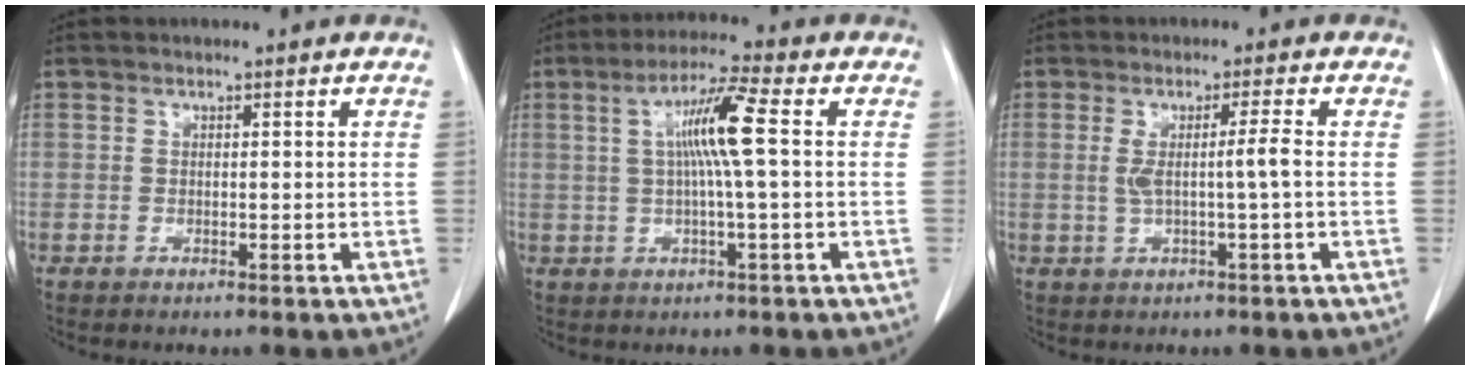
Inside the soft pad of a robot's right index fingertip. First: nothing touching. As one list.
[{"total": 7.9, "force": [1.0, -0.5, 7.8], "torque": [-0.144, 0.009, 0.018]}, {"total": 3.7, "force": [-0.1, -0.8, 3.6], "torque": [-0.068, 0.002, 0.003]}]